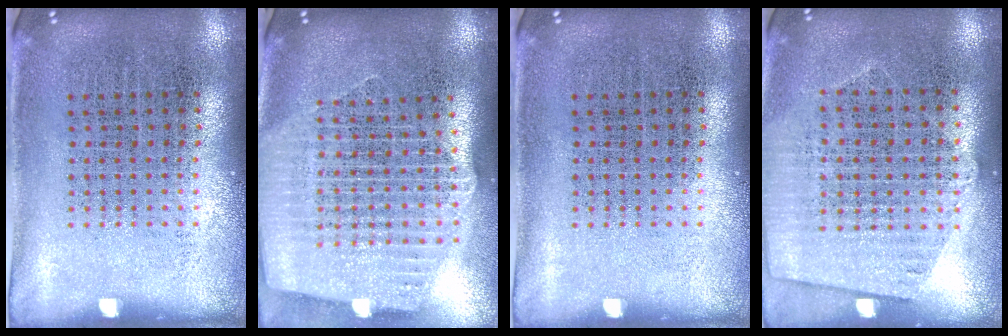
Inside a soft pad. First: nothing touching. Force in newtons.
{"total": 2.7, "press": 2.3, "slide": 1.4}
{"total": 0.0}
{"total": 1.1, "press": 1.0, "slide": 0.5}